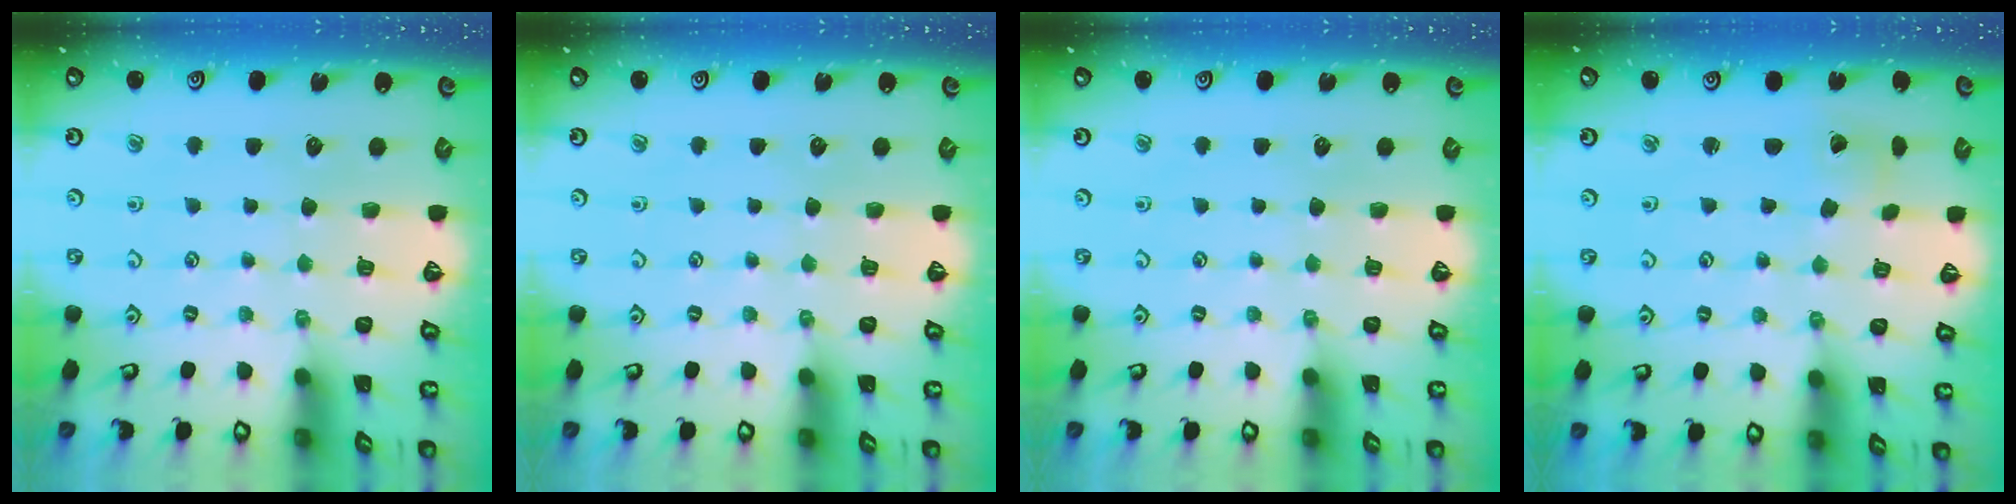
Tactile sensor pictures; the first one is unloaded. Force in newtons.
{"total": 0.0}
{"total": 0.0}
{"total": 2.7, "press": 2.7, "slide": 0.2}